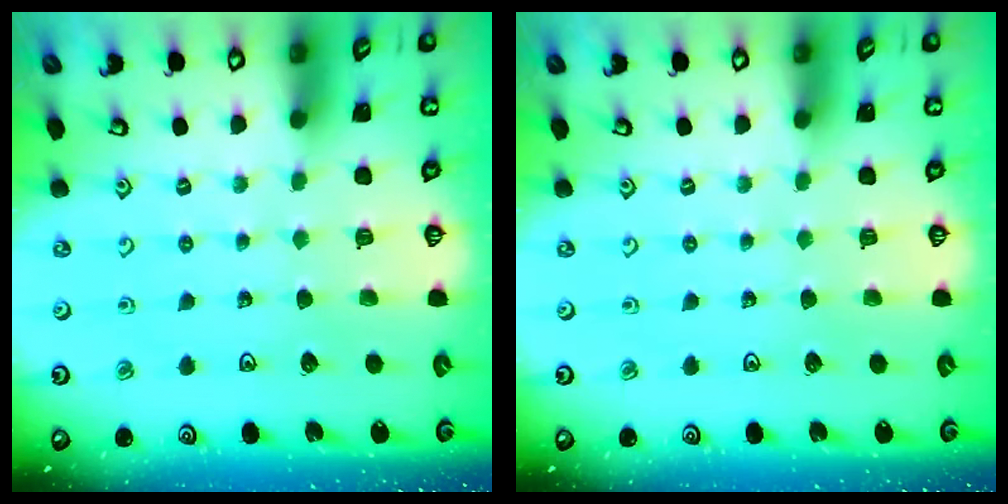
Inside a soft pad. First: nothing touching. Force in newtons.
{"total": 0.0}